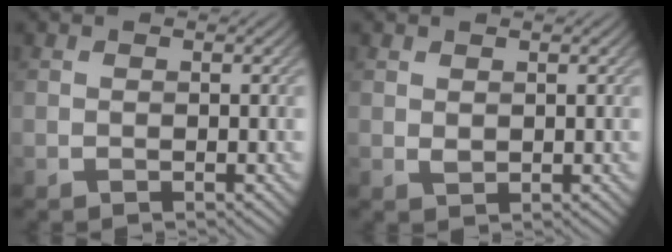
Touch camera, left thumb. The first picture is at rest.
{"total": 0.9, "force": [0.6, 0.5, 0.5], "torque": [-0.012, -0.003, 0.016]}